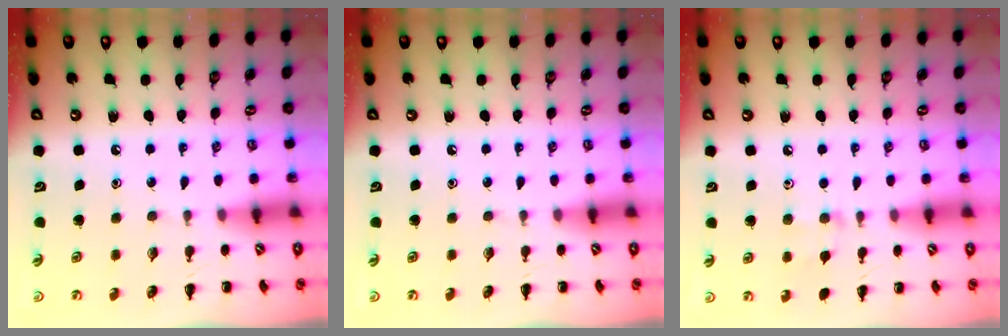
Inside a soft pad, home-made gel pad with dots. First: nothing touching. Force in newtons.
{"total": 0.0}
{"total": 7.1, "press": 6.8, "slide": 2.1}